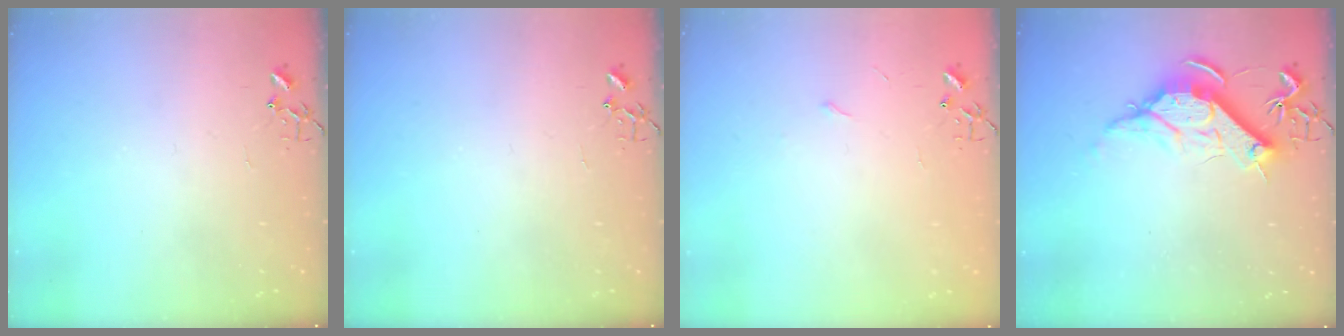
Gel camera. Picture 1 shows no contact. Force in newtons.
{"total": 0.0}
{"total": 3.2, "press": 3.1, "slide": 0.5}
{"total": 12.5, "press": 12.5, "slide": 1.1}